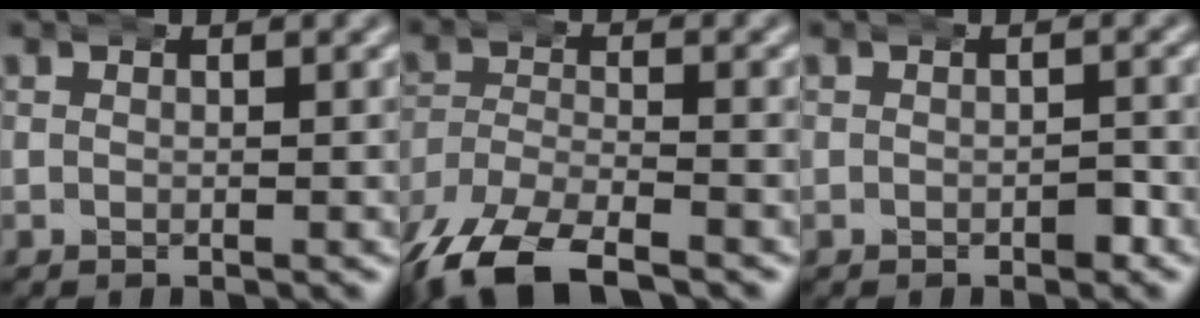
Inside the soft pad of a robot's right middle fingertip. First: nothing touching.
{"total": 8.1, "force": [-6.2, 3.3, 4.0], "torque": [-0.095, -0.024, -0.093]}
{"total": 1.2, "force": [-0.7, 0.7, 0.6], "torque": [-0.010, 0.002, -0.015]}